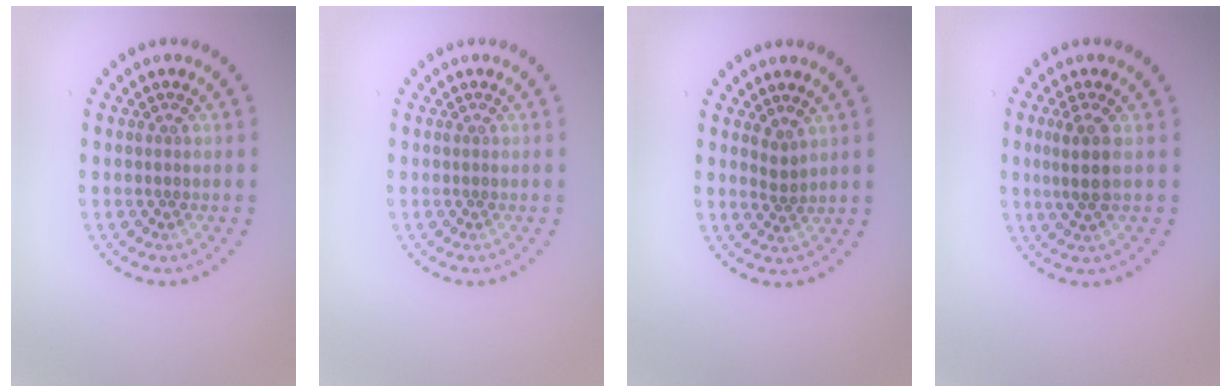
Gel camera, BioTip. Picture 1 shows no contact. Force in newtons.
{"total": 0.0}
{"total": 1.2, "press": 0.9, "slide": 0.8}
{"total": 2.5, "press": 2.1, "slide": 1.3}